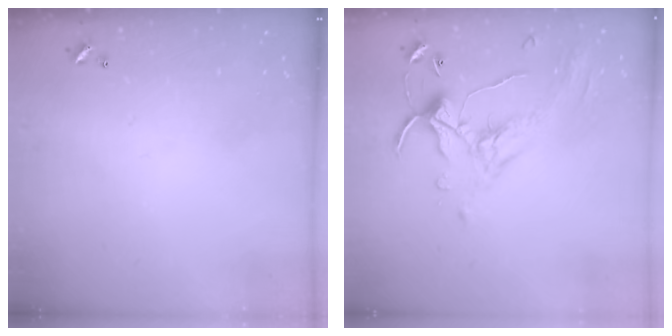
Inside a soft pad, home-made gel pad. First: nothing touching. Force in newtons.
{"total": 1.1, "press": 0.4, "slide": 1.0}